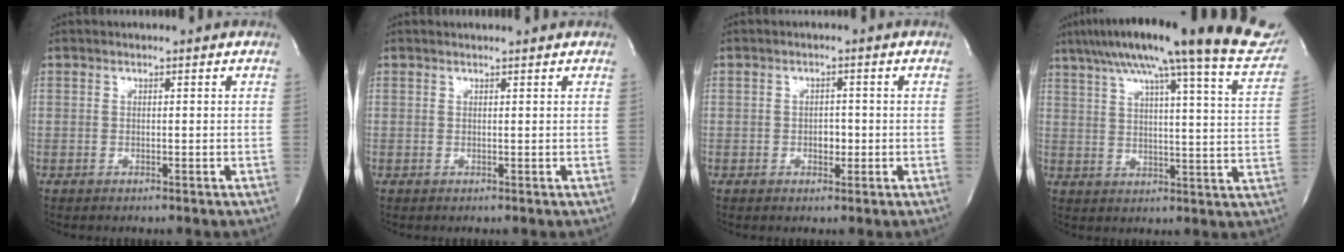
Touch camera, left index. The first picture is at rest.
{"total": 1.5, "force": [1.5, -0.1, 0.3], "torque": [-0.008, 0.007, 0.021]}
{"total": 1.9, "force": [-0.6, 1.3, 1.4], "torque": [-0.019, 0.004, -0.008]}
{"total": 28.6, "force": [23.3, 1.9, 16.5], "torque": [-0.240, -0.017, 0.290]}